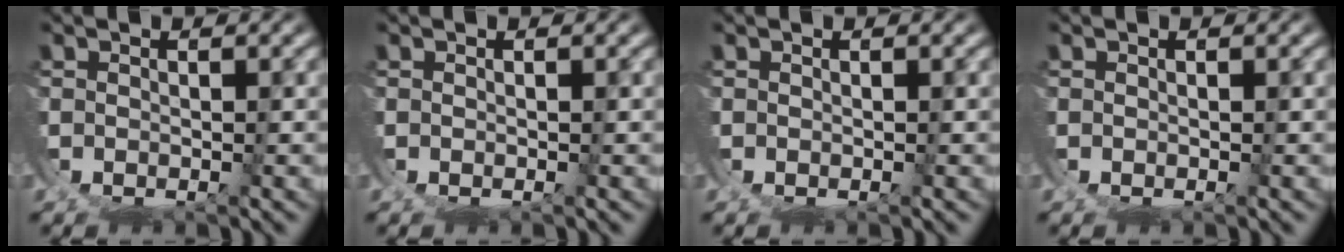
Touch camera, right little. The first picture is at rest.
{"total": 0.0}
{"total": 0.0}
{"total": 0.0}